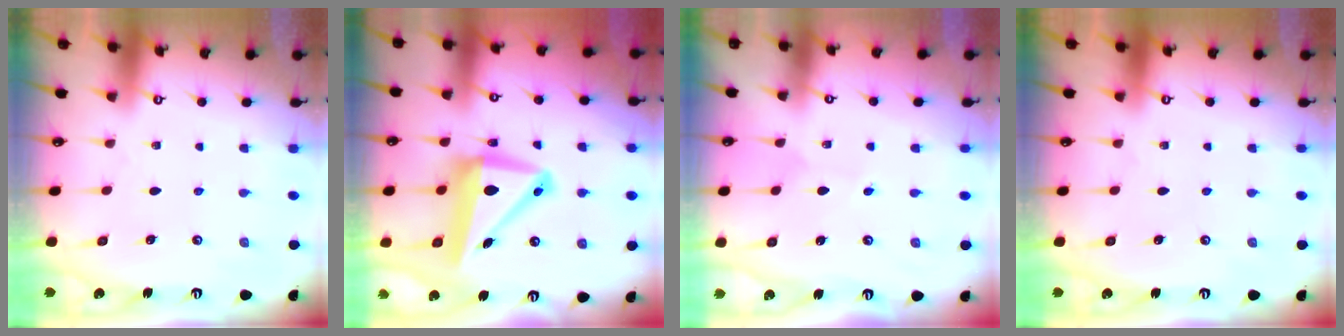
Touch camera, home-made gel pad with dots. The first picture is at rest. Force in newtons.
{"total": 13.0, "press": 12.7, "slide": 3.0}
{"total": 2.9, "press": 2.9, "slide": 0.4}
{"total": 0.0}